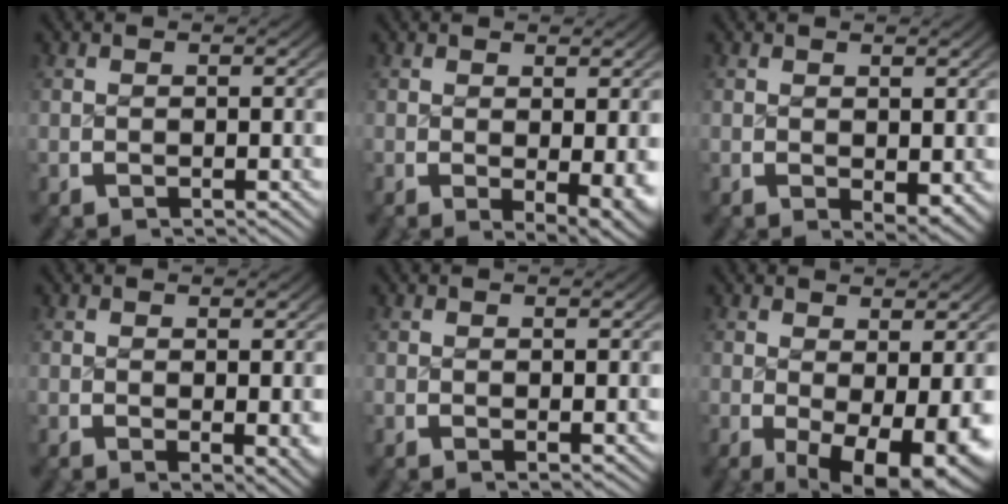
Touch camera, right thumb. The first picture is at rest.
{"total": 3.2, "force": [-0.3, 1.3, 2.9], "torque": [-0.037, -0.021, 0.008]}
{"total": 2.0, "force": [0.3, 1.2, 1.5], "torque": [-0.017, -0.011, 0.013]}
{"total": 2.3, "force": [0.2, 1.0, 2.0], "torque": [-0.022, -0.011, 0.011]}
{"total": 0.8, "force": [0.5, 0.2, 0.5], "torque": [-0.005, -0.004, 0.012]}
{"total": 8.0, "force": [-2.1, 4.4, 6.3], "torque": [-0.100, -0.044, -0.009]}